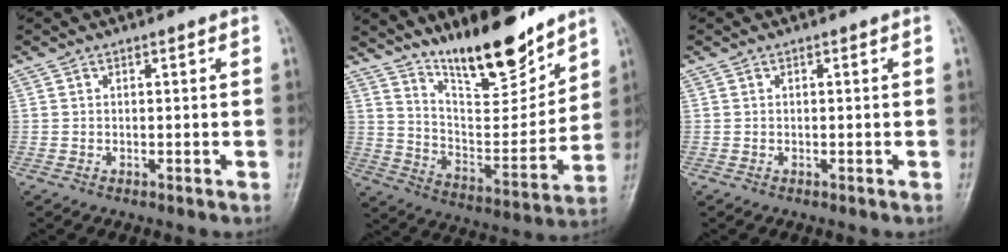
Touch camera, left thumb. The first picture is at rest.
{"total": 16.8, "force": [13.3, 4.4, 9.2], "torque": [-0.108, -0.093, 0.233]}
{"total": 0.0}